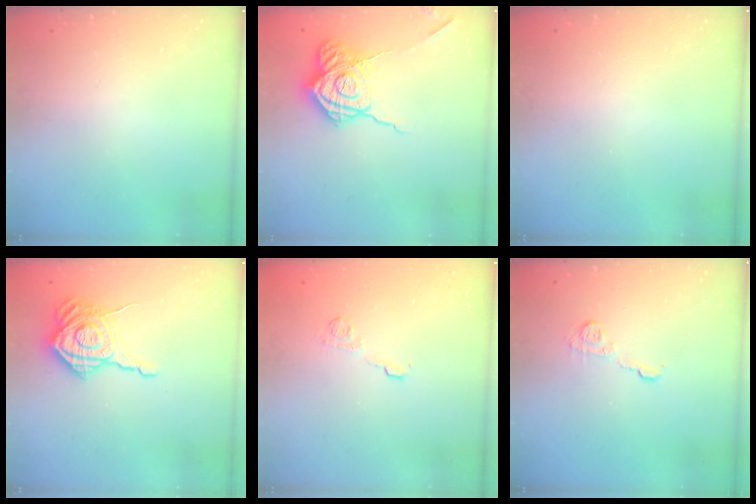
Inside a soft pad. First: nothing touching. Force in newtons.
{"total": 18.6, "press": 18.6, "slide": 1.4}
{"total": 0.0}
{"total": 16.7, "press": 16.6, "slide": 1.2}
{"total": 7.6, "press": 7.5, "slide": 1.0}
{"total": 7.3, "press": 7.3, "slide": 0.1}